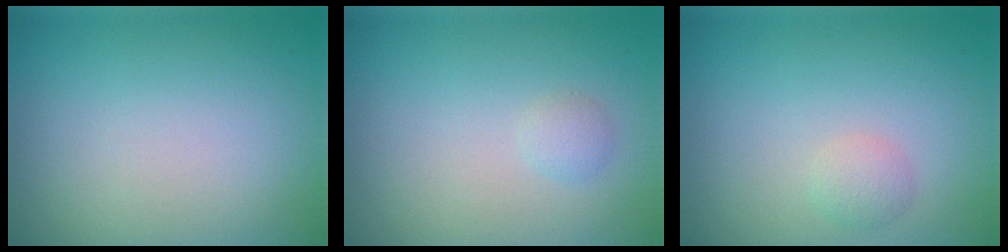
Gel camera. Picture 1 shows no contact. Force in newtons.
{"total": 0.8, "press": 0.8, "slide": 0.1}
{"total": 1.2, "press": 1.2, "slide": 0.1}